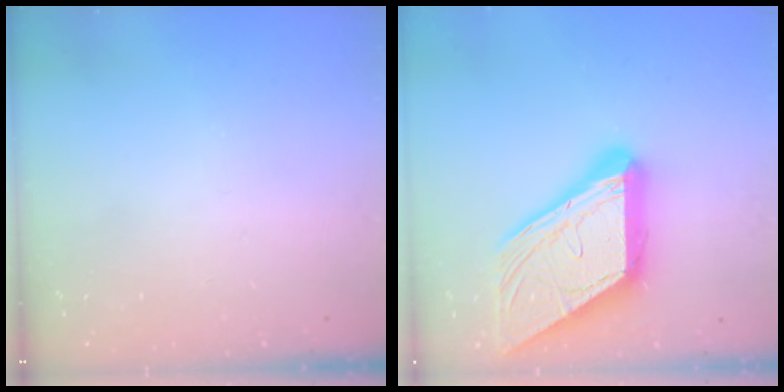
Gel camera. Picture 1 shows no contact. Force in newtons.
{"total": 22.4, "press": 22.2, "slide": 2.6}